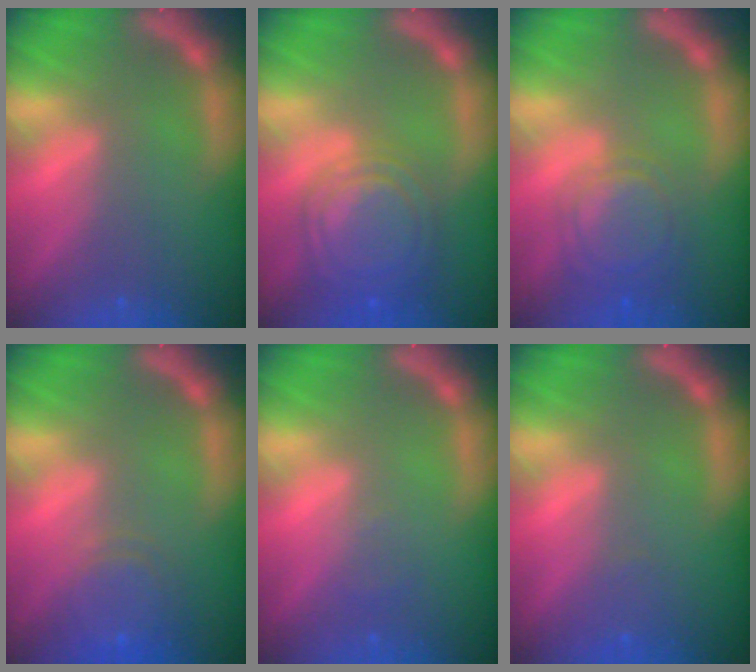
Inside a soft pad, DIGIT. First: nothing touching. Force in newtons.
{"total": 8.5}
{"total": 5.6}
{"total": 4.6}
{"total": 0.9}
{"total": 1.0}